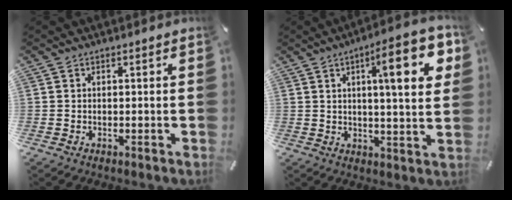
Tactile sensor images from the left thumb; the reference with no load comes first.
{"total": 16.0, "force": [6.0, 3.8, 14.4], "torque": [-0.200, -0.024, 0.082]}